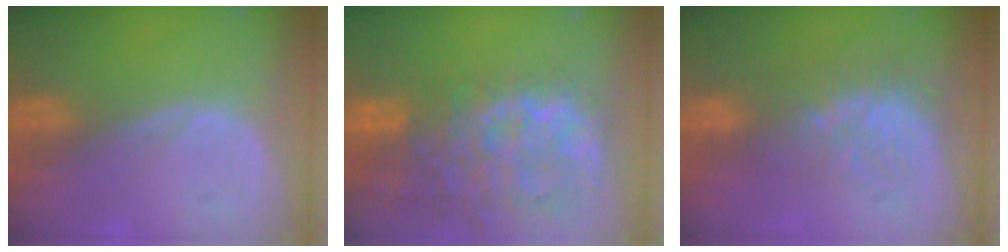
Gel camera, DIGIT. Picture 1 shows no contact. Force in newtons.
{"total": 14.9, "press": 12.1, "slide": 8.7}
{"total": 7.8, "press": 7.0, "slide": 3.3}